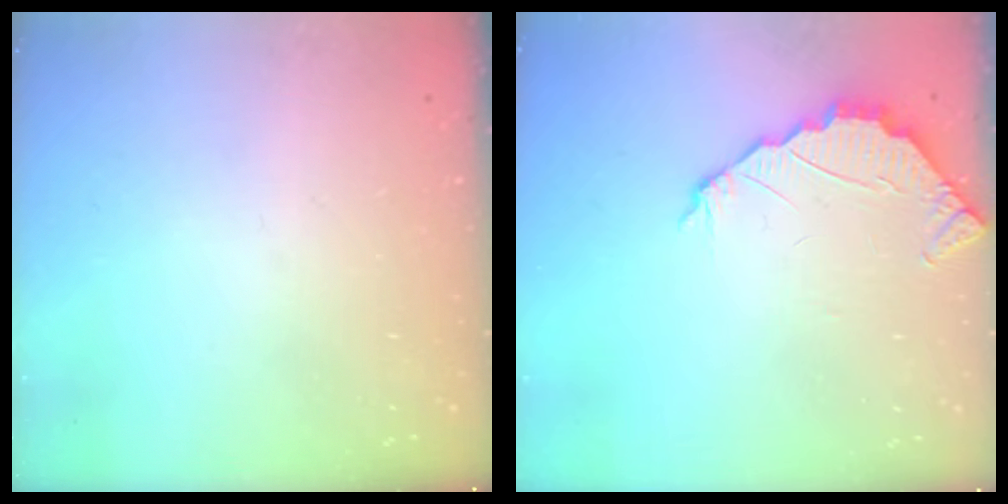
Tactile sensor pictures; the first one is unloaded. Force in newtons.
{"total": 2.4, "press": 2.4, "slide": 0.2}